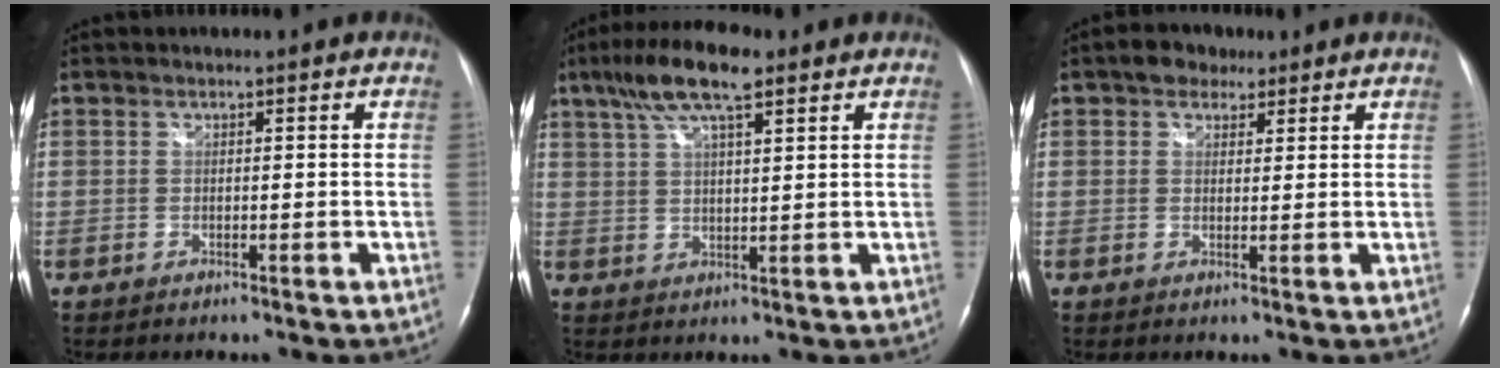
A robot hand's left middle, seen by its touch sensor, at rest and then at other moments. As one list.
[{"total": 10.0, "force": [6.3, 2.3, 7.4], "torque": [-0.142, 0.022, 0.110]}, {"total": 4.0, "force": [2.5, 2.7, 1.5], "torque": [-0.026, 0.014, 0.041]}]